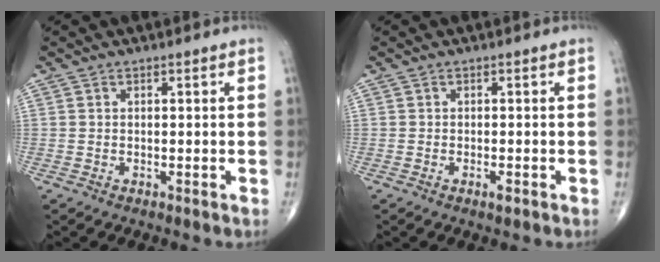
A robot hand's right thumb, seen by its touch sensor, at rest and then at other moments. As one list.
[{"total": 1.1, "force": [-0.6, 0.3, 0.9], "torque": [-0.014, -0.002, -0.010]}]